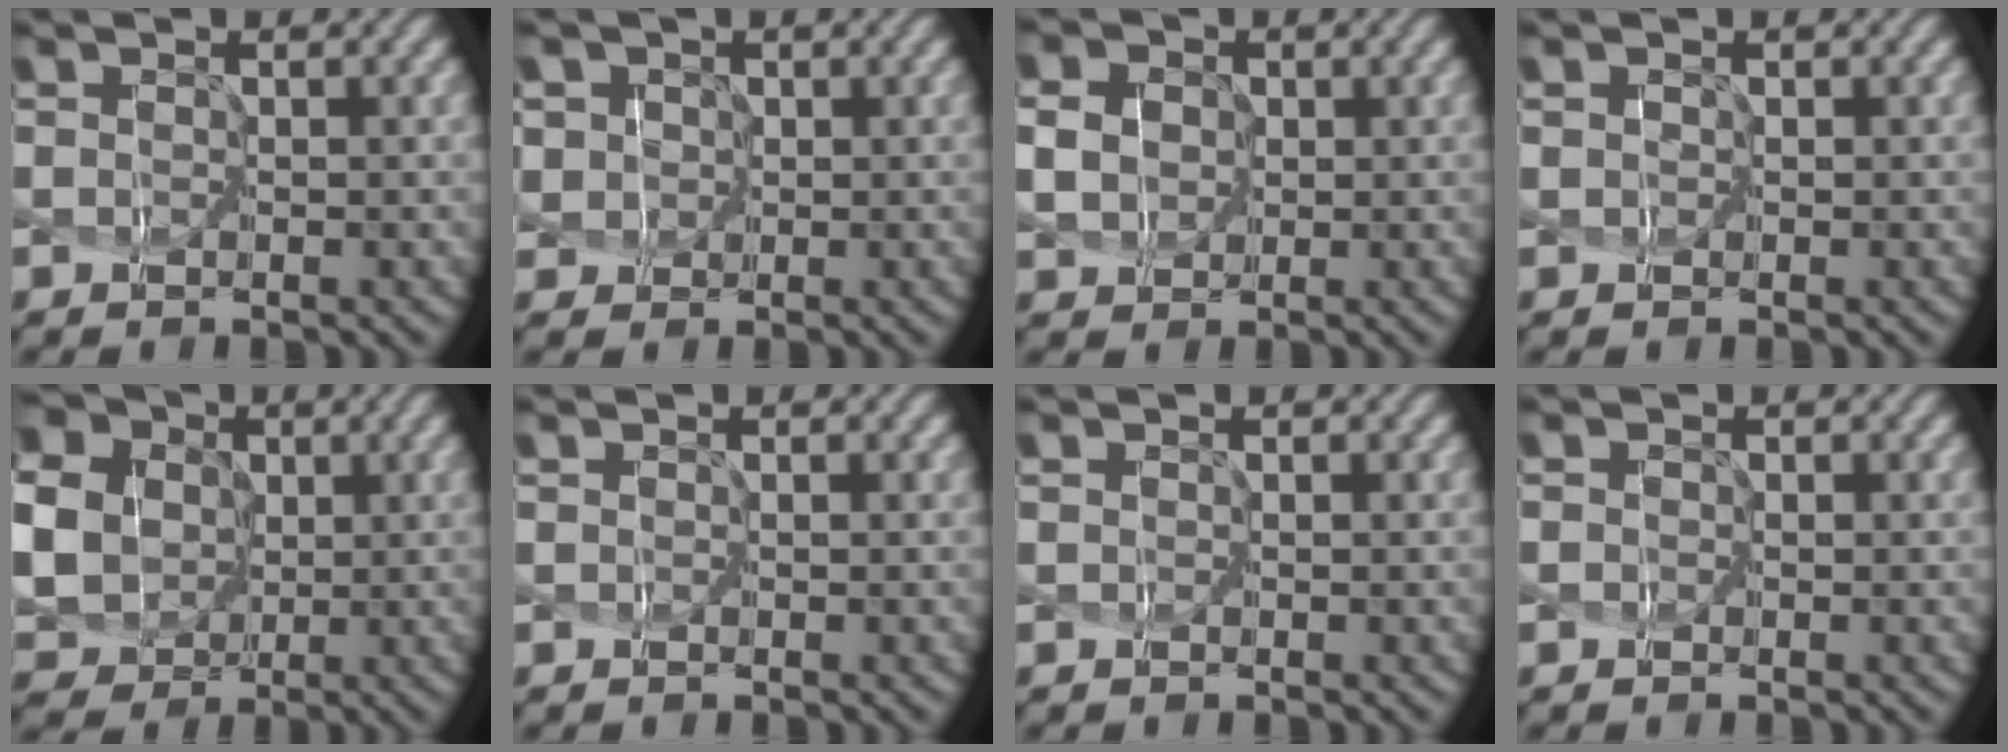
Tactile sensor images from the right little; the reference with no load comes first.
{"total": 6.3, "force": [2.6, 5.2, 2.3], "torque": [-0.063, 0.025, 0.031]}
{"total": 2.9, "force": [0.2, 2.5, 1.4], "torque": [-0.048, 0.002, 0.010]}
{"total": 1.2, "force": [0.4, 1.0, 0.5], "torque": [0.003, 0.010, -0.007]}
{"total": 12.3, "force": [0.9, 11.3, 4.7], "torque": [-0.191, 0.005, 0.011]}
{"total": 0.0}
{"total": 0.0}
{"total": 0.8, "force": [0.1, 0.8, 0.3], "torque": [0.004, 0.006, -0.007]}